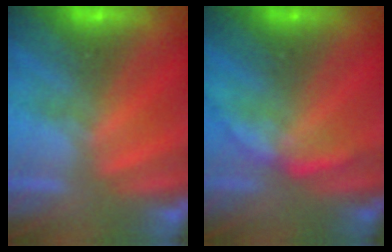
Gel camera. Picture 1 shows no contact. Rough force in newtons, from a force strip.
{"total": 2.1}